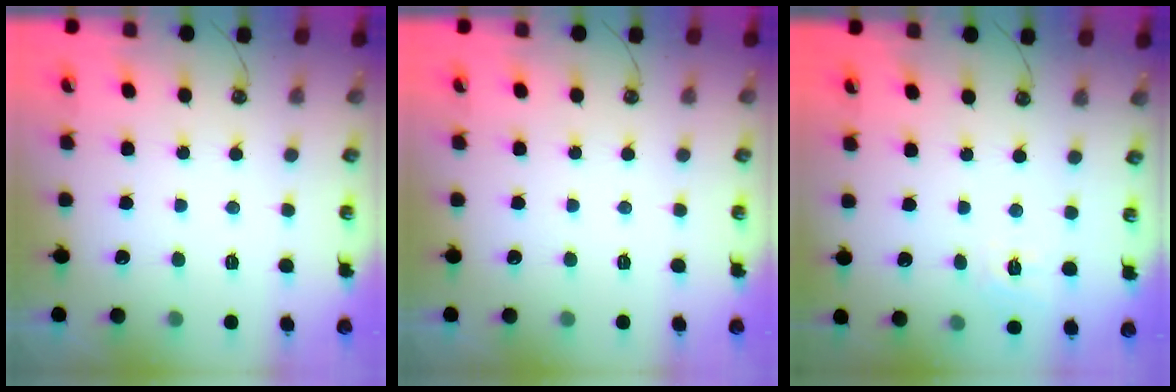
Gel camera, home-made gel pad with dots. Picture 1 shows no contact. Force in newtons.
{"total": 0.0}
{"total": 5.8, "press": 5.8, "slide": 0.5}